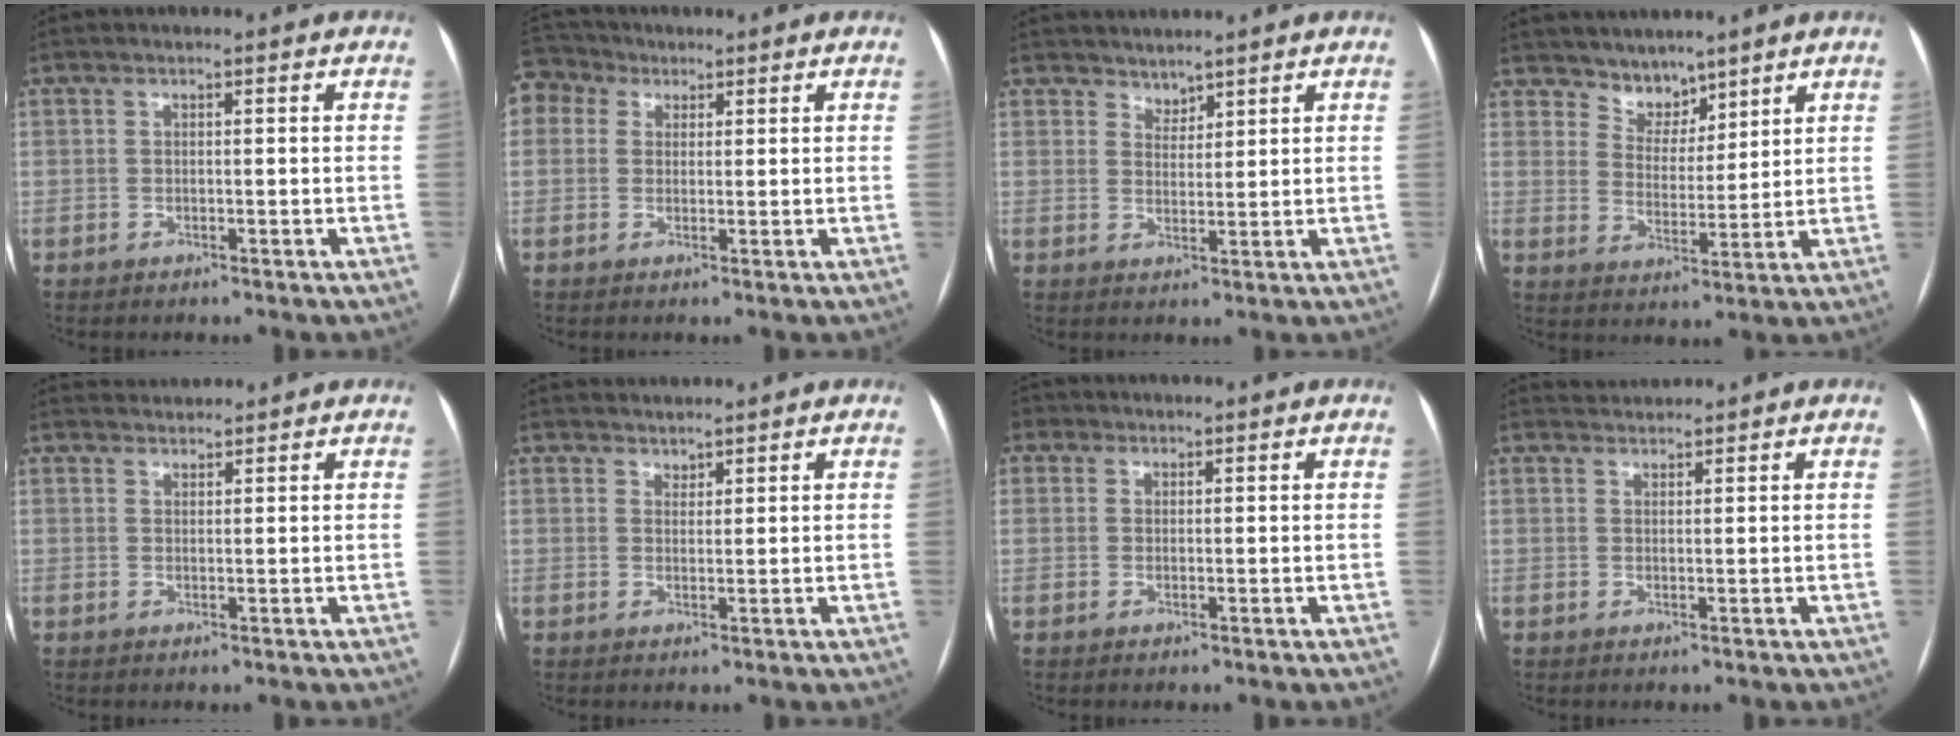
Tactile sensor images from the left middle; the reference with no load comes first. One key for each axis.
{"total": 5.3, "fx": 2.6, "fy": 4.5, "fz": 1.3, "tx": -0.034, "ty": 0.032, "tz": 0.052}
{"total": 3.0, "fx": 2.8, "fy": 1.1, "fz": -0.1, "tx": 0.006, "ty": 0.012, "tz": 0.050}
{"total": 5.1, "fx": 4.4, "fy": 2.5, "fz": 0.5, "tx": -0.006, "ty": 0.003, "tz": 0.084}
{"total": 2.5, "fx": 2.4, "fy": 0.3, "fz": -0.3, "tx": -0.002, "ty": 0.019, "tz": 0.047}
{"total": 2.9, "fx": 2.8, "fy": 0.9, "fz": 0.0, "tx": 0.004, "ty": 0.019, "tz": 0.046}
{"total": 2.6, "fx": 1.1, "fy": 2.3, "fz": 0.4, "tx": -0.001, "ty": 0.010, "tz": 0.016}
{"total": 1.8, "fx": 1.8, "fy": 0.0, "fz": -0.5, "tx": -0.003, "ty": 0.011, "tz": 0.036}